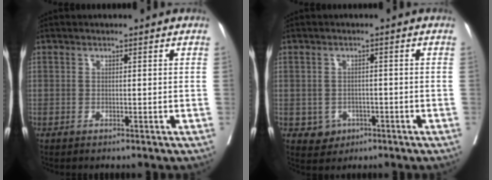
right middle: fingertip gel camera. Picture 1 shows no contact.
{"total": 3.3, "force": [-1.2, 2.9, 0.8], "torque": [-0.005, 0.006, -0.011]}